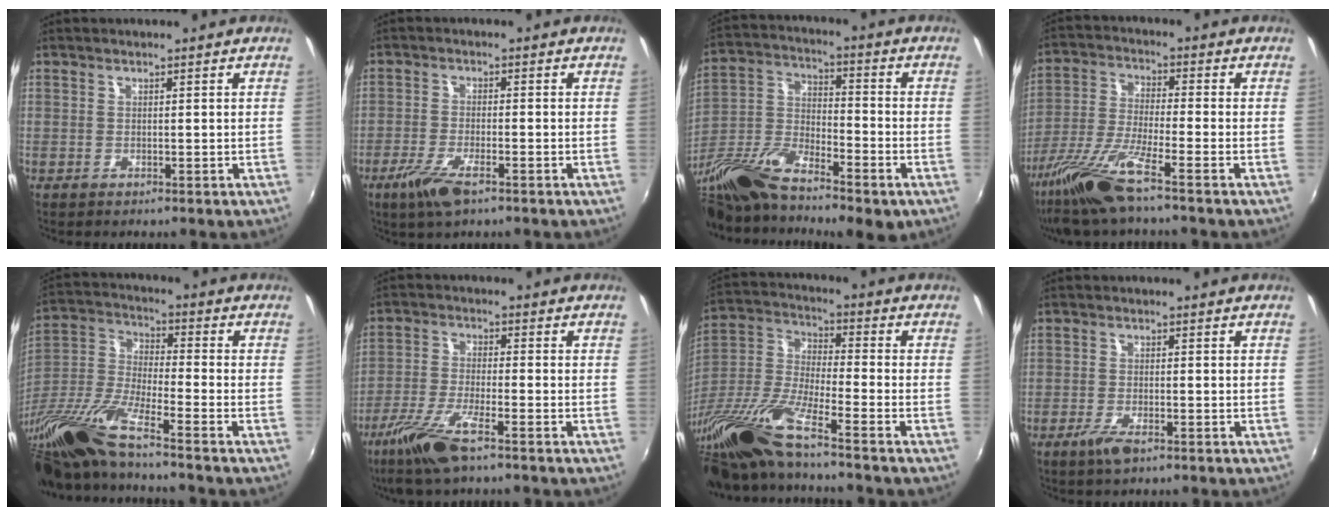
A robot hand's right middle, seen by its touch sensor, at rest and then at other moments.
{"total": 6.4, "force": [-4.1, 1.6, 4.7], "torque": [-0.113, -0.015, -0.077]}
{"total": 16.7, "force": [-11.6, 5.4, 10.8], "torque": [-0.228, -0.035, -0.222]}
{"total": 11.1, "force": [-8.2, 0.0, 7.5], "torque": [-0.161, -0.022, -0.161]}
{"total": 18.2, "force": [-13.9, 1.0, 11.7], "torque": [-0.239, -0.043, -0.278]}
{"total": 10.0, "force": [-6.7, 1.4, 7.3], "torque": [-0.164, -0.022, -0.131]}
{"total": 17.4, "force": [-13.5, 0.6, 10.9], "torque": [-0.222, -0.037, -0.271]}
{"total": 3.8, "force": [-2.5, 1.1, 2.6], "torque": [-0.063, -0.009, -0.049]}